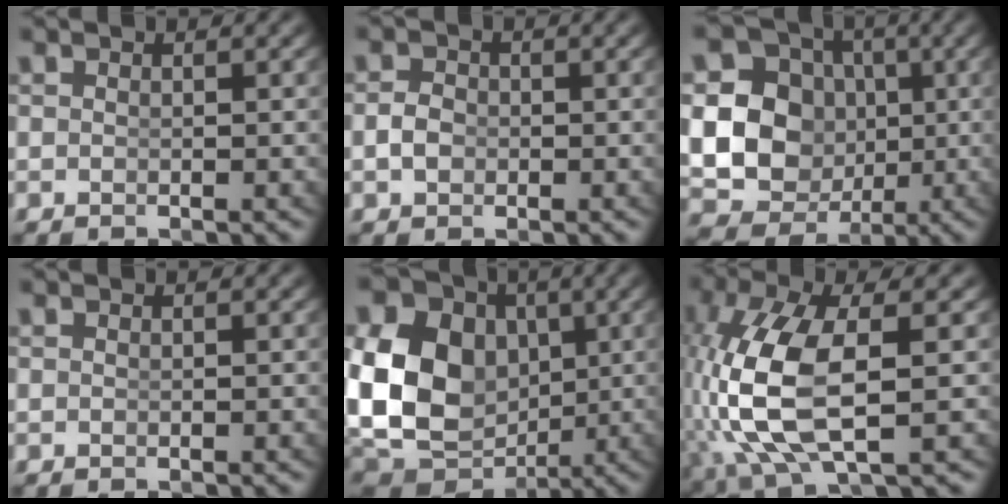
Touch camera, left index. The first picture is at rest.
{"total": 0.9, "force": [-0.5, 0.6, 0.5], "torque": [-0.012, 0.001, -0.009]}
{"total": 17.1, "force": [-0.6, 15.1, 8.1], "torque": [-0.171, -0.049, -0.012]}
{"total": 0.0}
{"total": 15.8, "force": [0.2, 12.8, 9.3], "torque": [-0.186, -0.039, 0.013]}
{"total": 8.5, "force": [-0.2, 3.9, 7.5], "torque": [-0.198, -0.025, 0.018]}